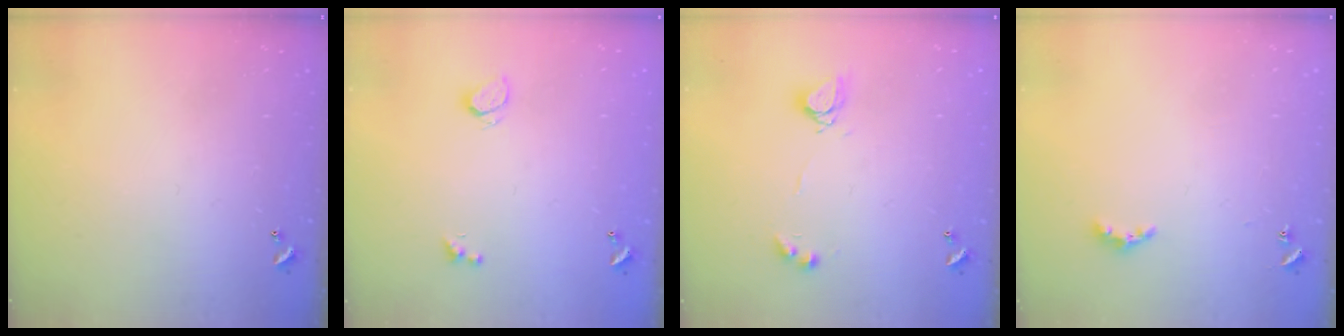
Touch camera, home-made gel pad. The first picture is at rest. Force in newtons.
{"total": 0.8, "press": 0.7, "slide": 0.5}
{"total": 5.7, "press": 5.7, "slide": 0.4}
{"total": 3.6, "press": 3.5, "slide": 0.5}